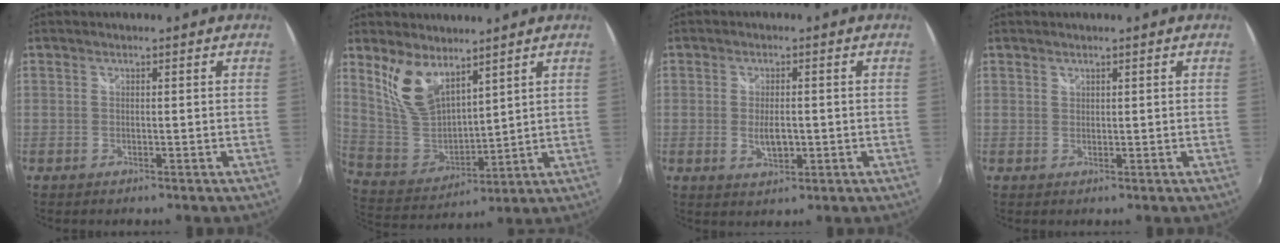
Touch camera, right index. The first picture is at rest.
{"total": 11.4, "force": [7.2, 5.5, 7.0], "torque": [-0.140, -0.004, 0.159]}
{"total": 4.3, "force": [-0.6, 2.2, 3.7], "torque": [-0.067, -0.005, -0.008]}
{"total": 0.7, "force": [0.6, 0.4, 0.0], "torque": [0.002, 0.001, 0.011]}